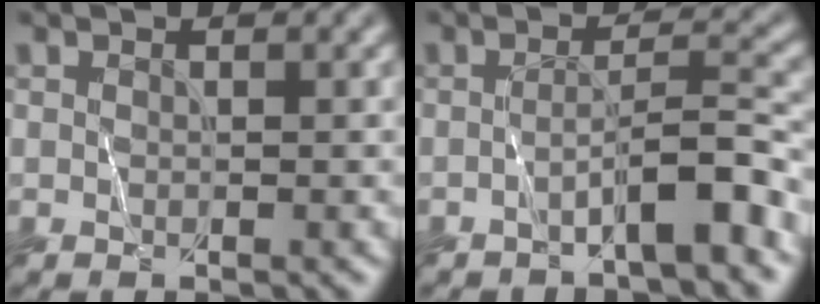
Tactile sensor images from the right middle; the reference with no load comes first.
{"total": 3.8, "force": [-2.0, 0.4, 3.2], "torque": [-0.052, 0.016, -0.040]}